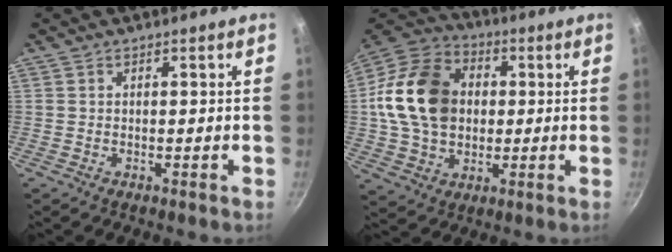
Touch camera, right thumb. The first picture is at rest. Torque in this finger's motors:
{"motor_torque": [1.39, 3.62, 1.24, -0.49, 0.19]}